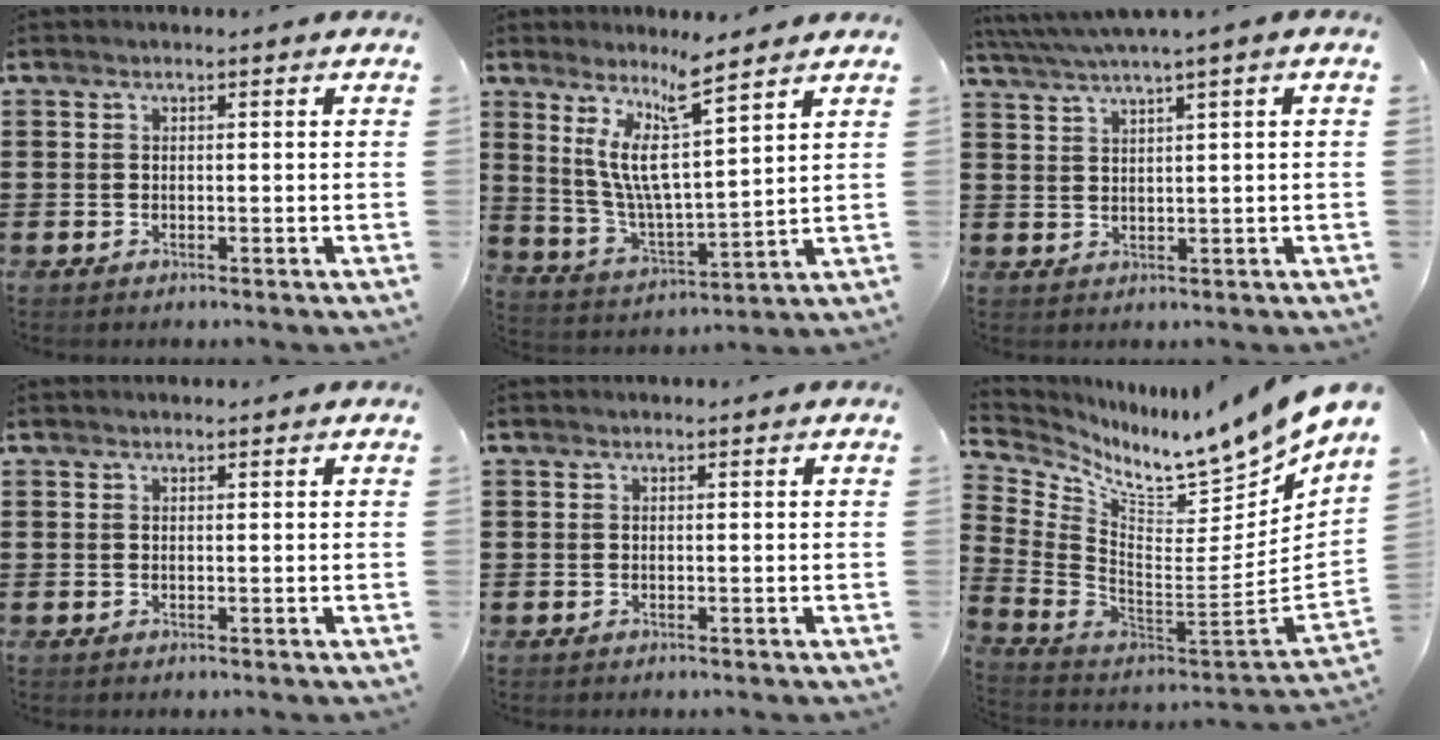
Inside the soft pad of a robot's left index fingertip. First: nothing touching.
{"total": 10.1, "force": [6.4, 1.2, 7.8], "torque": [-0.174, -0.032, 0.108]}
{"total": 2.5, "force": [1.6, -0.5, 1.9], "torque": [-0.049, -0.005, 0.022]}
{"total": 0.0}
{"total": 0.0}
{"total": 8.7, "force": [7.6, 0.6, 4.2], "torque": [-0.077, -0.086, 0.113]}